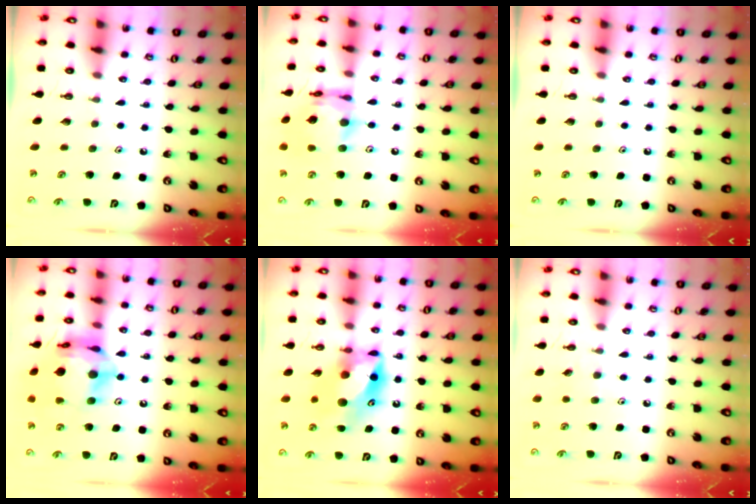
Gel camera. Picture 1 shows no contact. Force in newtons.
{"total": 14.7, "press": 14.6, "slide": 1.5}
{"total": 0.0}
{"total": 19.7, "press": 19.6, "slide": 2.1}
{"total": 17.3, "press": 17.3, "slide": 0.6}
{"total": 3.7, "press": 3.7, "slide": 0.6}